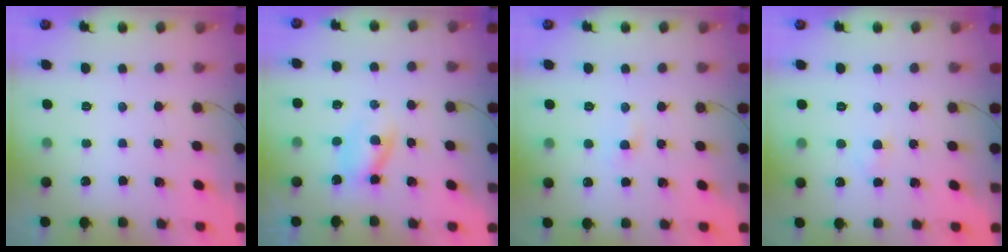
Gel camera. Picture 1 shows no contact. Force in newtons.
{"total": 2.5, "press": 2.2, "slide": 1.2}
{"total": 1.8, "press": 1.6, "slide": 0.8}
{"total": 1.8, "press": 1.6, "slide": 0.9}